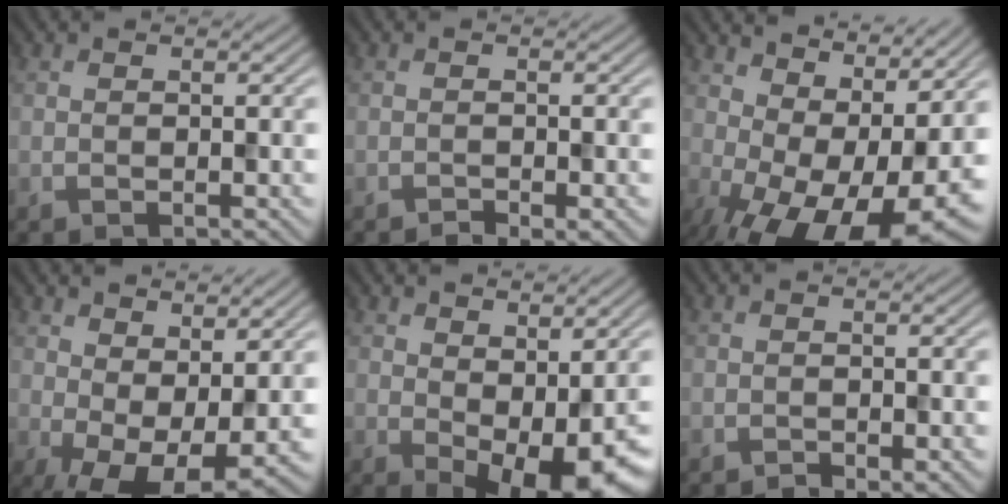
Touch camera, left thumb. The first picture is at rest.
{"total": 1.9, "force": [-1.3, 0.5, 1.3], "torque": [-0.020, -0.003, -0.021]}
{"total": 15.8, "force": [-0.9, 7.8, 13.8], "torque": [-0.198, -0.017, 0.013]}
{"total": 9.5, "force": [0.1, 4.6, 8.4], "torque": [-0.146, -0.010, 0.014]}
{"total": 8.6, "force": [-0.9, 4.5, 7.3], "torque": [-0.100, -0.019, 0.003]}
{"total": 1.5, "force": [-1.0, 0.5, 1.0], "torque": [-0.016, -0.003, -0.016]}